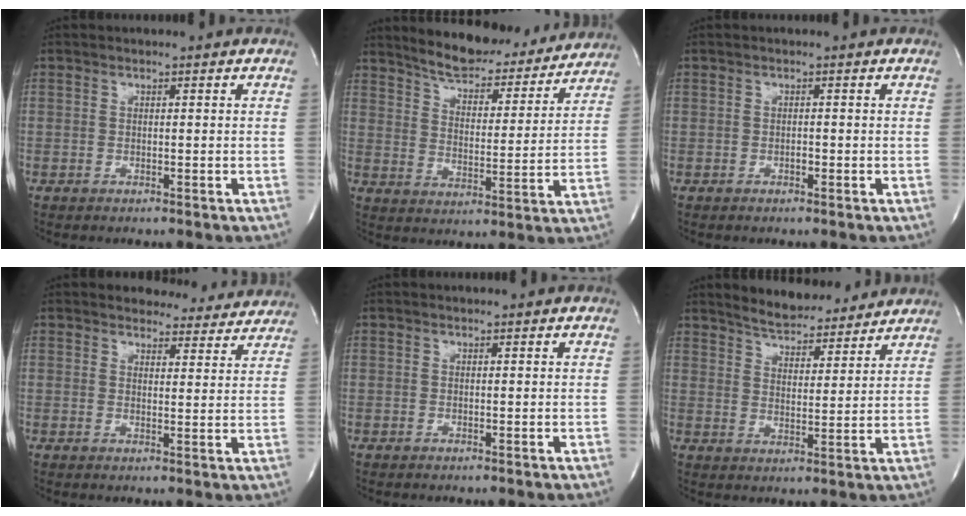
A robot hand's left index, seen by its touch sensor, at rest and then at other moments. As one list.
[{"total": 17.0, "force": [15.7, 4.0, 5.1], "torque": [-0.062, -0.013, 0.216]}, {"total": 0.5, "force": [-0.4, 0.2, 0.3], "torque": [-0.006, -0.001, -0.007]}, {"total": 9.4, "force": [8.9, 2.8, 1.1], "torque": [0.008, -0.010, 0.090]}, {"total": 0.0}, {"total": 10.1, "force": [9.4, 2.3, 2.8], "torque": [-0.043, 0.003, 0.141]}]